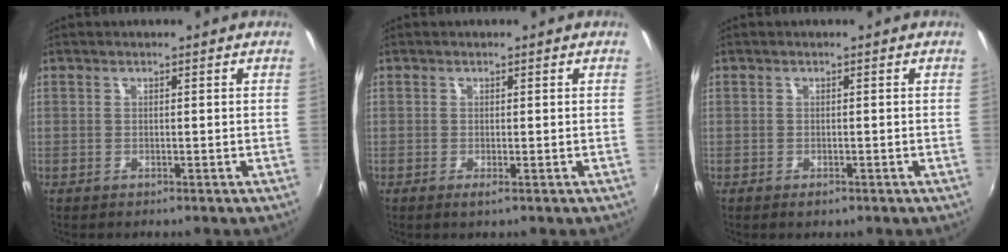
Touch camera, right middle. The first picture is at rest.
{"total": 0.7, "force": [0.0, -0.3, 0.7], "torque": [-0.014, -0.002, -0.001]}
{"total": 0.8, "force": [-0.5, 0.4, 0.5], "torque": [-0.009, -0.002, -0.007]}